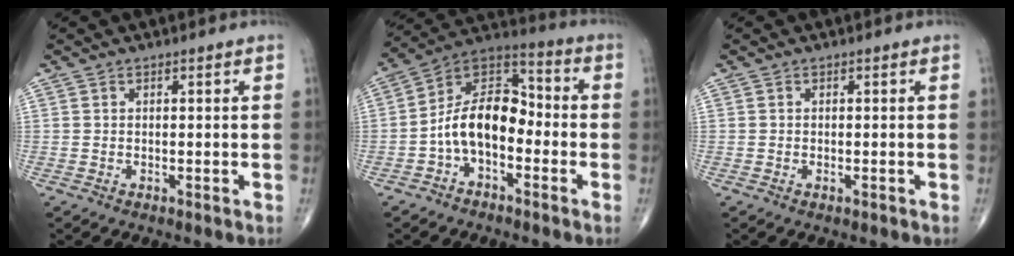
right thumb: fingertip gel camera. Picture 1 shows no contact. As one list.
[{"total": 12.4, "force": [-3.0, 7.5, 9.5], "torque": [-0.142, 0.056, -0.068]}, {"total": 0.5, "force": [-0.3, 0.1, 0.4], "torque": [-0.007, 0.000, -0.006]}]